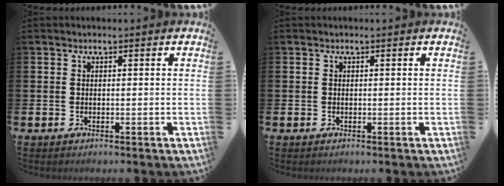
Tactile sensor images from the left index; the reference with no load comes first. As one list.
[{"total": 0.0}]